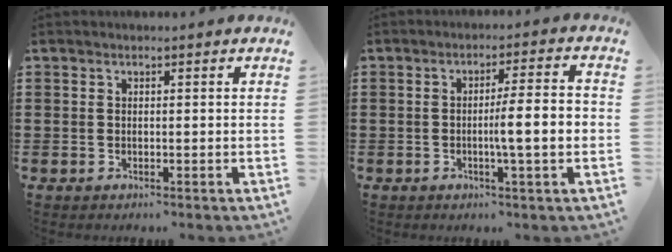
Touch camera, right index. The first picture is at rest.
{"total": 6.7, "force": [-1.0, 0.4, 6.6], "torque": [-0.104, -0.005, -0.022]}